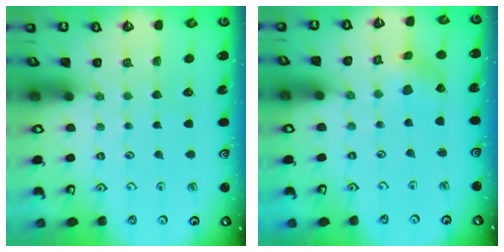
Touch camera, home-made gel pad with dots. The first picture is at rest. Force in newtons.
{"total": 1.8, "press": 1.8, "slide": 0.2}